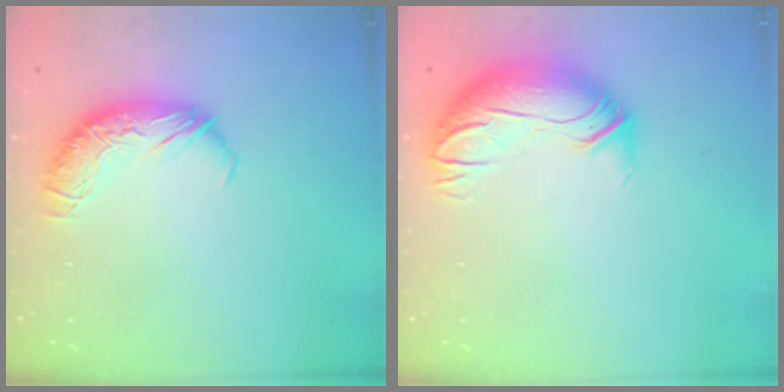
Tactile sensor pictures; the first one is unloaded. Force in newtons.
{"total": 3.0, "press": 0.4, "slide": 2.9}